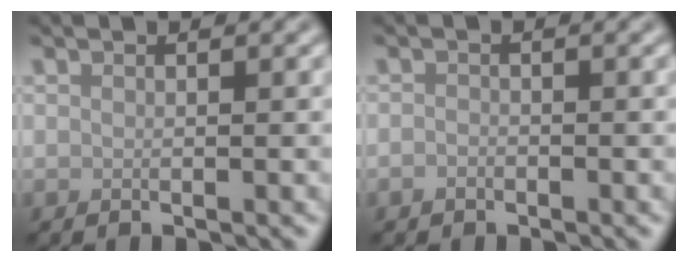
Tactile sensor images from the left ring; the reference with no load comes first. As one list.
[{"total": 0.8, "force": [-0.5, 0.5, 0.2], "torque": [-0.005, -0.001, -0.011]}]